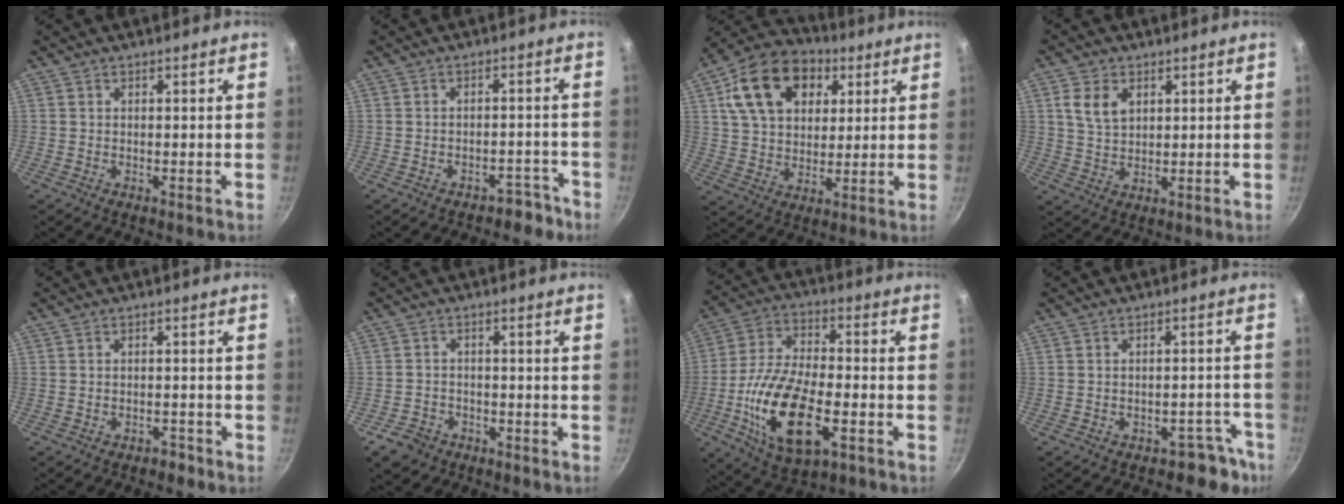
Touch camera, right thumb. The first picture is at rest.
{"total": 4.1, "force": [-3.2, 2.2, 1.2], "torque": [0.015, 0.050, -0.022]}
{"total": 18.8, "force": [6.9, 13.1, 11.6], "torque": [-0.181, 0.004, 0.109]}
{"total": 6.1, "force": [2.2, 4.2, 3.9], "torque": [-0.062, -0.007, 0.043]}
{"total": 1.8, "force": [-1.5, 0.8, 0.5], "torque": [0.006, 0.024, -0.010]}
{"total": 5.2, "force": [-3.2, 3.8, 1.6], "torque": [-0.029, 0.033, -0.046]}
{"total": 19.3, "force": [-5.8, 9.1, 16.0], "torque": [-0.303, 0.016, -0.106]}
{"total": 5.8, "force": [-4.2, 3.5, 1.9], "torque": [0.028, 0.062, -0.034]}